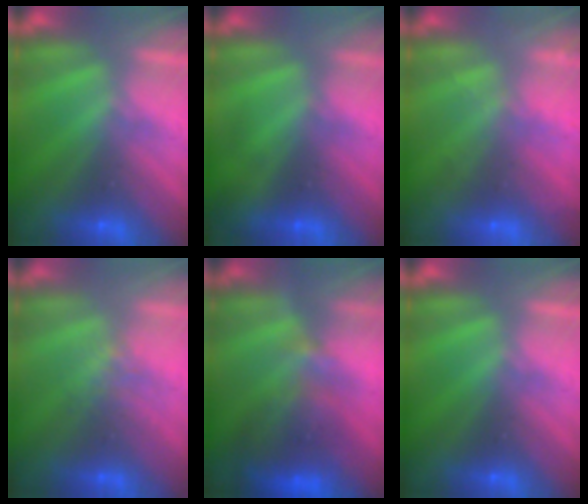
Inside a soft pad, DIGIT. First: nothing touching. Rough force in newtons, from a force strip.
{"total": 1.9}
{"total": 2.1}
{"total": 1.1}
{"total": 3.8}
{"total": 0.0}